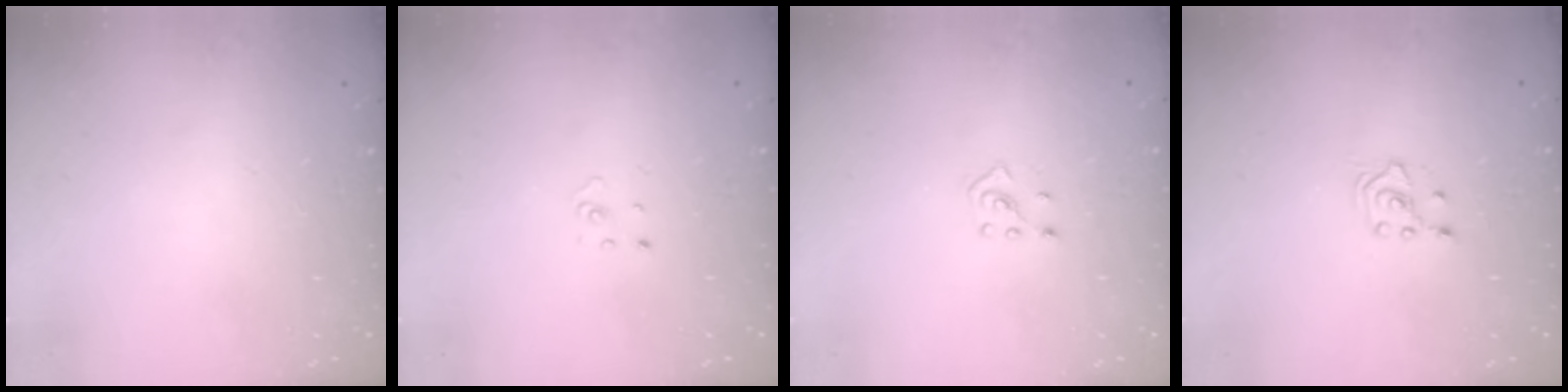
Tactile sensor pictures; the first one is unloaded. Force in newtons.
{"total": 1.5, "press": 1.5, "slide": 0.1}
{"total": 2.5, "press": 2.4, "slide": 0.7}
{"total": 2.5, "press": 2.4, "slide": 0.9}